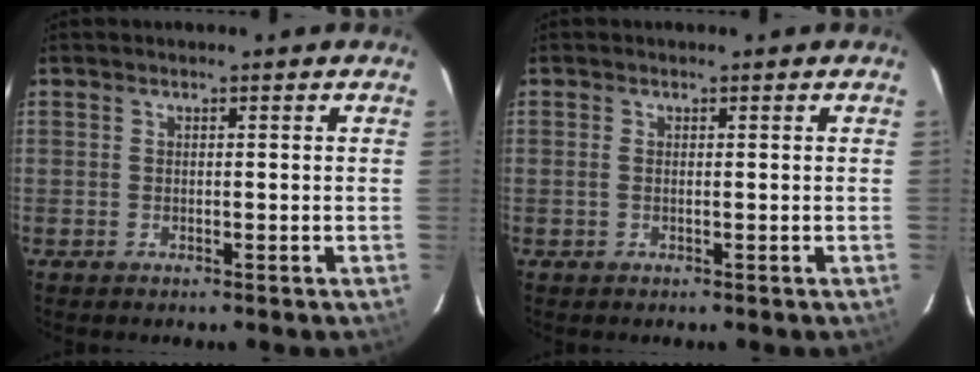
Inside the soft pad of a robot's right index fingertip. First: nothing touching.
{"total": 0.8, "force": [-0.1, 0.2, 0.8], "torque": [-0.018, 0.000, -0.003]}